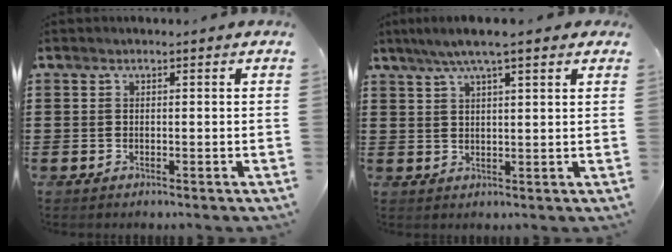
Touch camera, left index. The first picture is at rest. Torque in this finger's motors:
{"motor_torque": [2.14, 0.00, 0.45, 0.14]}